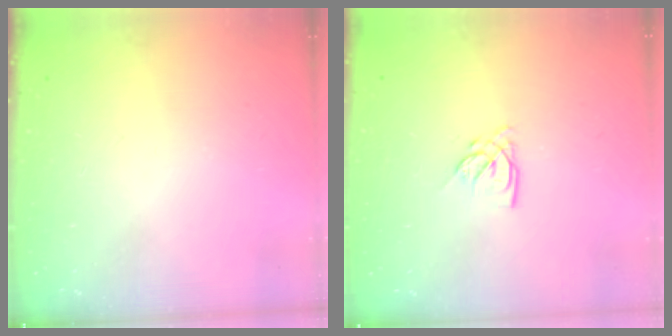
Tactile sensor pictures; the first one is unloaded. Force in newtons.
{"total": 4.2, "press": 4.2, "slide": 0.3}